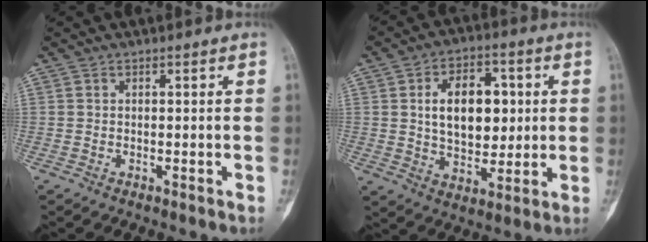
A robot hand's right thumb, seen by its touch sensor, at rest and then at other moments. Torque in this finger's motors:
{"motor_torque": [0.71, 2.71, 0.46, -0.31, 0.39]}